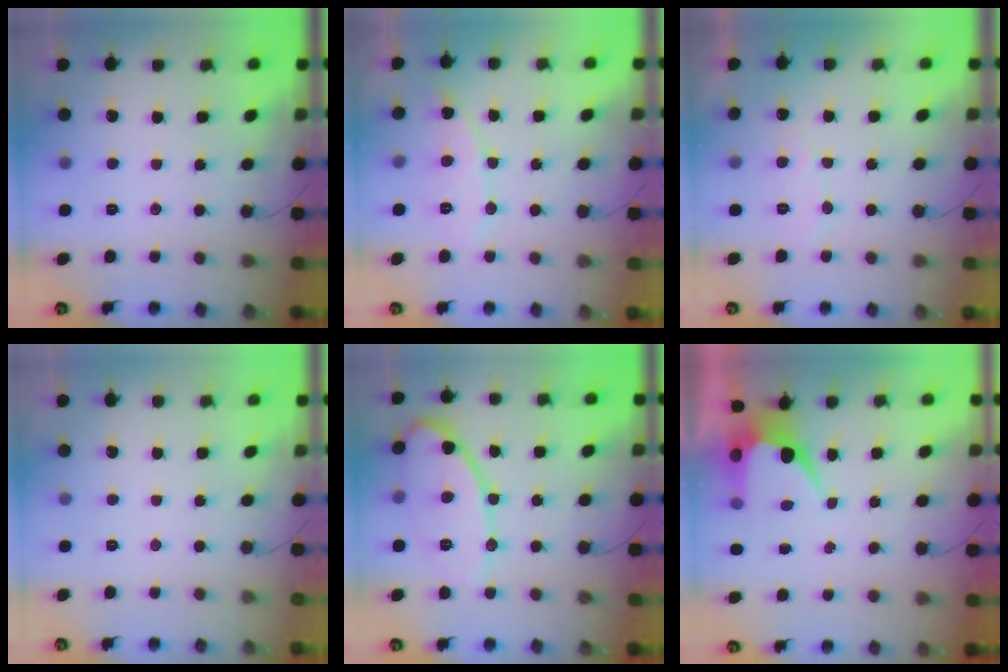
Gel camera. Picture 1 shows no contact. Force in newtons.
{"total": 7.0, "press": 7.0, "slide": 0.2}
{"total": 5.0, "press": 4.9, "slide": 0.4}
{"total": 0.0}
{"total": 12.7, "press": 12.7, "slide": 0.7}
{"total": 6.9, "press": 6.9, "slide": 0.3}